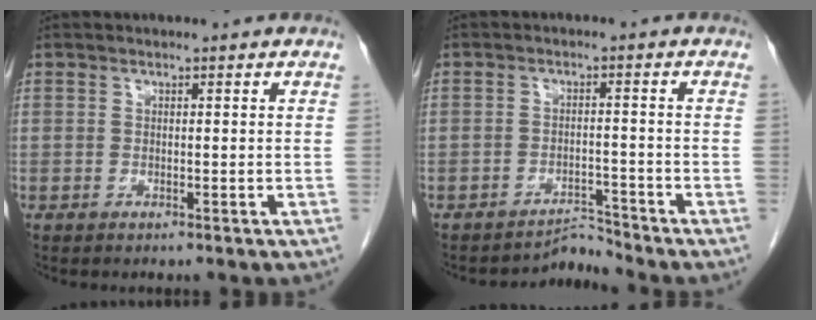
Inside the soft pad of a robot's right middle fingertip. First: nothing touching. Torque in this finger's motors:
{"motor_torque": [-0.47, 0.03, -0.05, -0.06]}